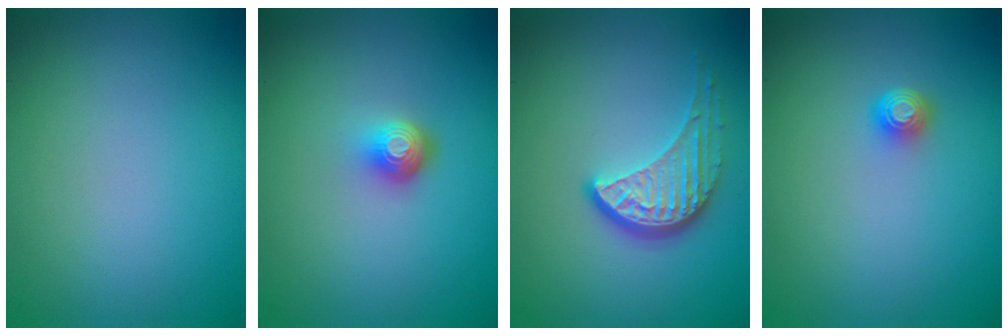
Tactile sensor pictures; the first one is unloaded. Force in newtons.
{"total": 2.2, "press": 1.5, "slide": 1.6}
{"total": 4.0, "press": 2.9, "slide": 2.8}
{"total": 1.6, "press": 1.2, "slide": 1.2}